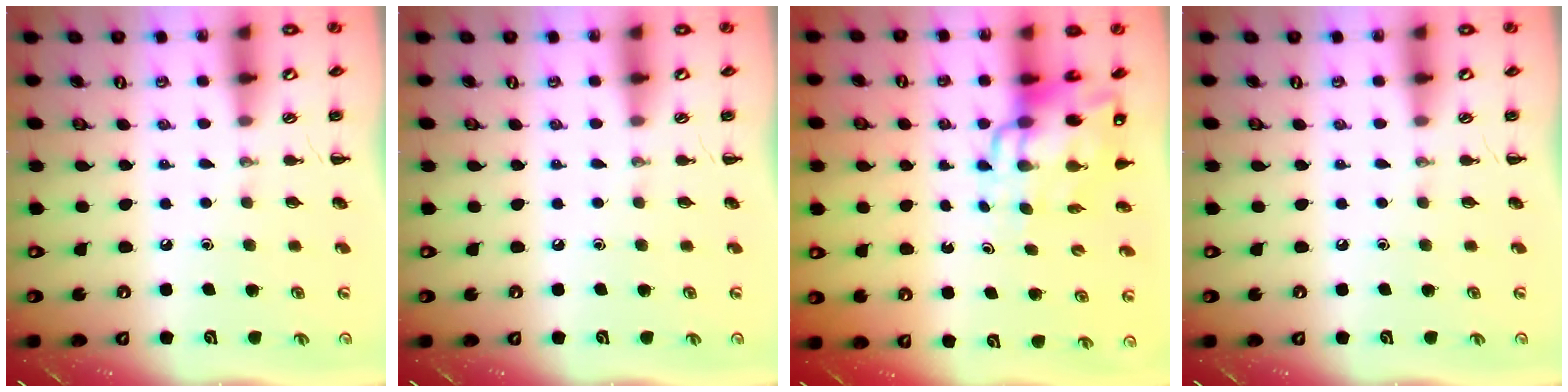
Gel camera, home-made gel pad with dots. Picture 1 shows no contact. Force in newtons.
{"total": 0.0}
{"total": 12.8, "press": 12.1, "slide": 4.0}
{"total": 0.0}